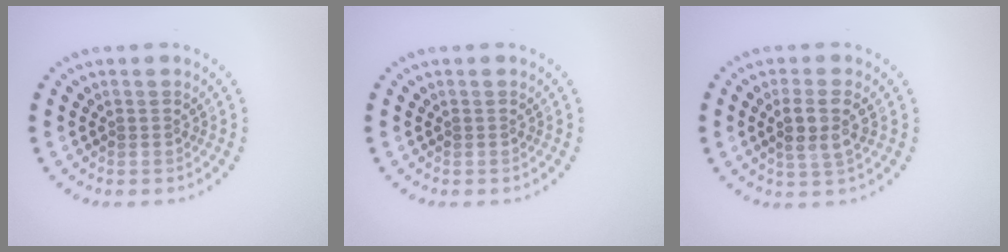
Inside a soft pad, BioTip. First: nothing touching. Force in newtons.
{"total": 0.0}
{"total": 2.8, "press": 2.6, "slide": 1.2}